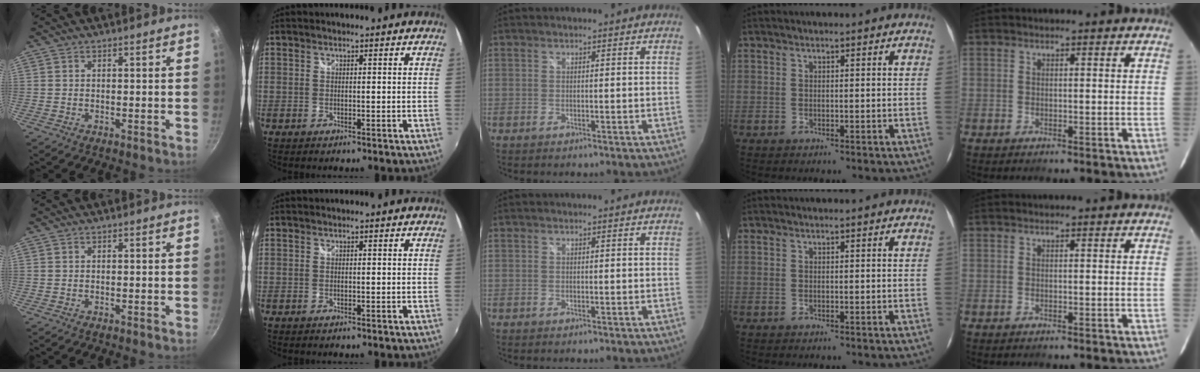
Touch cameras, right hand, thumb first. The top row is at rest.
{}